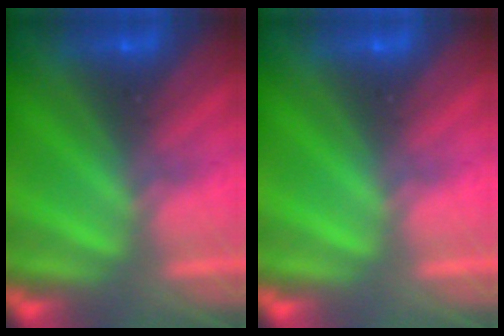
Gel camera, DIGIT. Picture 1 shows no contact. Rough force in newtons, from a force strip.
{"total": 0.0}